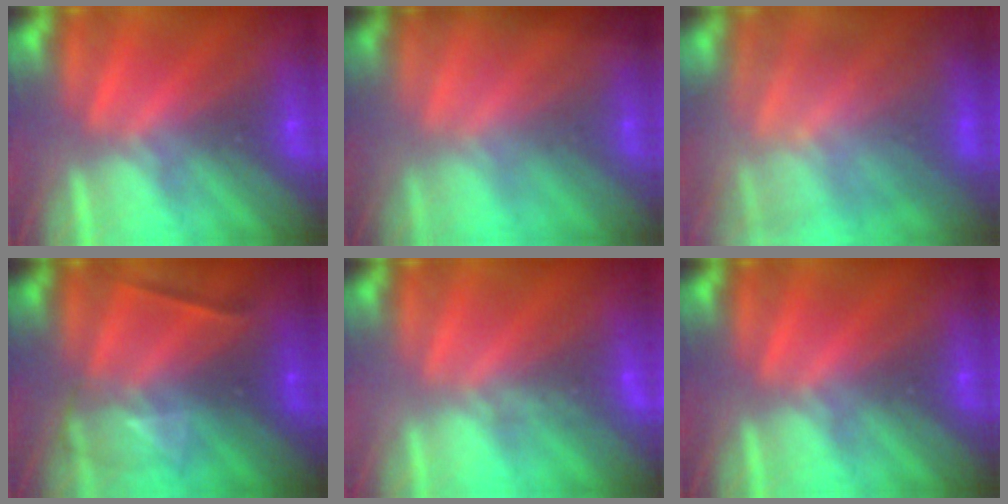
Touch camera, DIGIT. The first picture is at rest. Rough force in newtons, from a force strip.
{"total": 1.4}
{"total": 9.5}
{"total": 2.2}
{"total": 3.0}
{"total": 0.0}